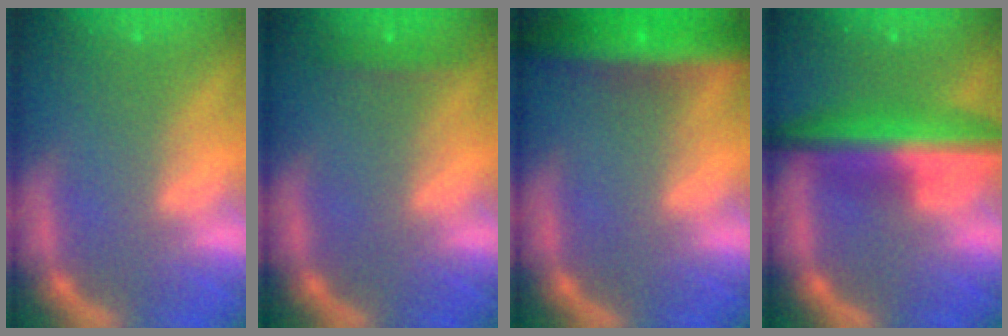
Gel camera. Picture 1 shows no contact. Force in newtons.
{"total": 1.4}
{"total": 8.0}
{"total": 8.0}